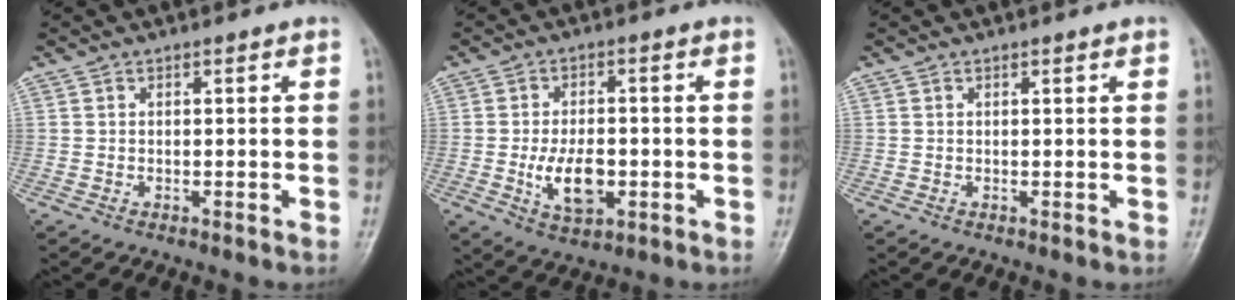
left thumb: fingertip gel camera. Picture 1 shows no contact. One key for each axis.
{"total": 8.4, "fx": -1.8, "fy": 4.7, "fz": 6.7, "tx": -0.104, "ty": 0.004, "tz": -0.025}
{"total": 0.8, "fx": 0.4, "fy": 0.1, "fz": 0.6, "tx": -0.009, "ty": 0.001, "tz": 0.004}